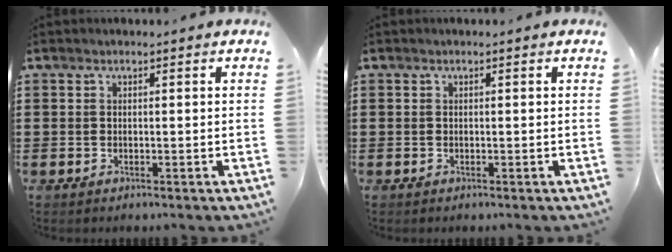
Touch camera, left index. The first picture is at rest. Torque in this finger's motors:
{"motor_torque": [0.00, 0.00, 0.00, 0.00]}